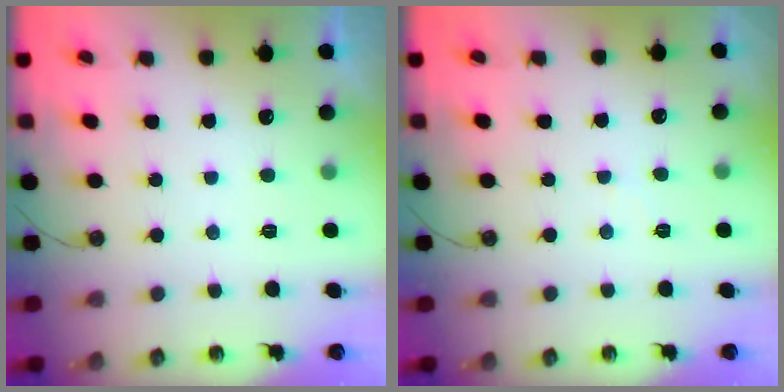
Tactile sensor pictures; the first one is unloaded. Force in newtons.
{"total": 3.3, "press": 3.2, "slide": 0.6}